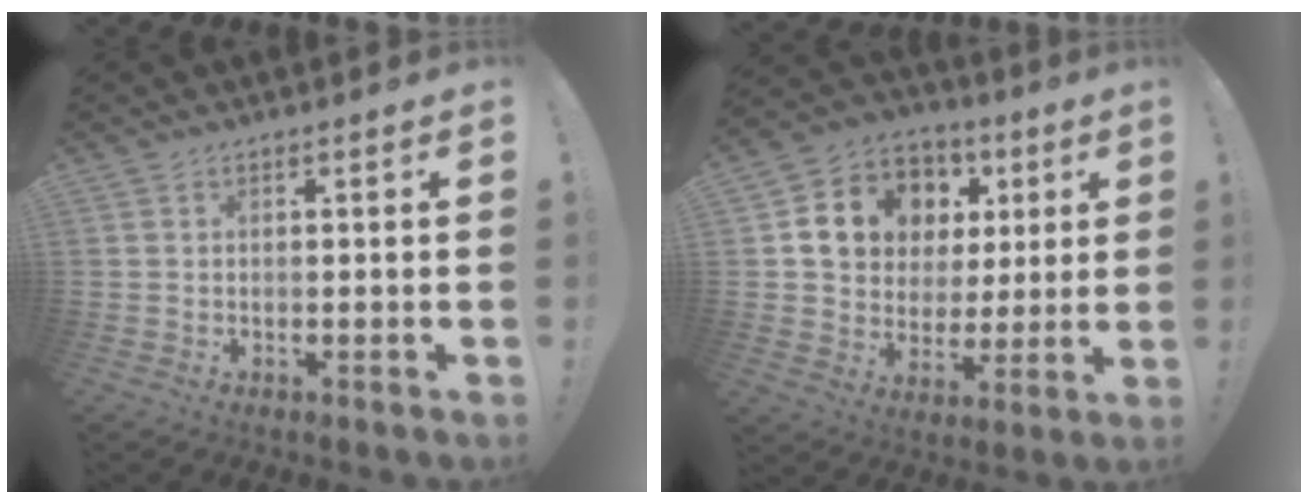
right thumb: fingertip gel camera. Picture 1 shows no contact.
{"total": 13.6, "force": [4.9, 11.5, 5.4], "torque": [-0.083, -0.020, 0.109]}